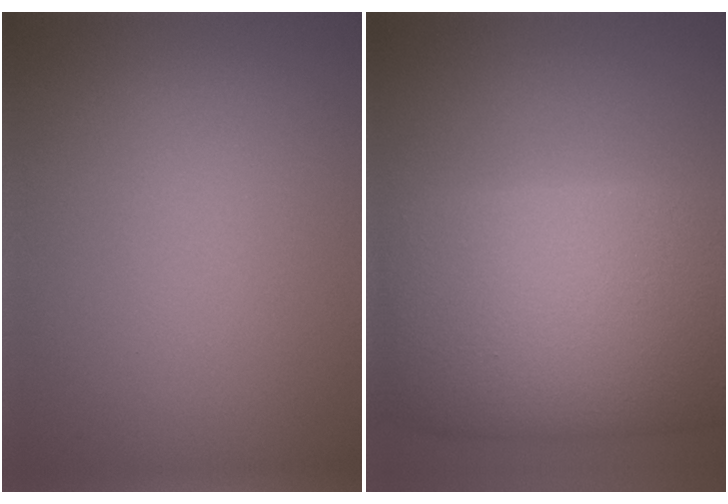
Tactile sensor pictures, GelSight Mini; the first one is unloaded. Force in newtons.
{"total": 15.7, "press": 15.7, "slide": 0.8}